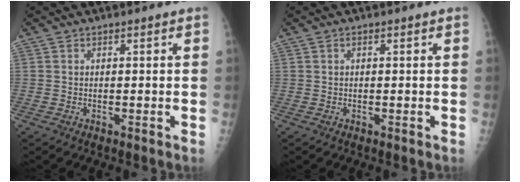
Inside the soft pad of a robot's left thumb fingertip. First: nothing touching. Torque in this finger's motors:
{"motor_torque": [-0.41, 0.21, -0.03, 0.07, -0.01]}